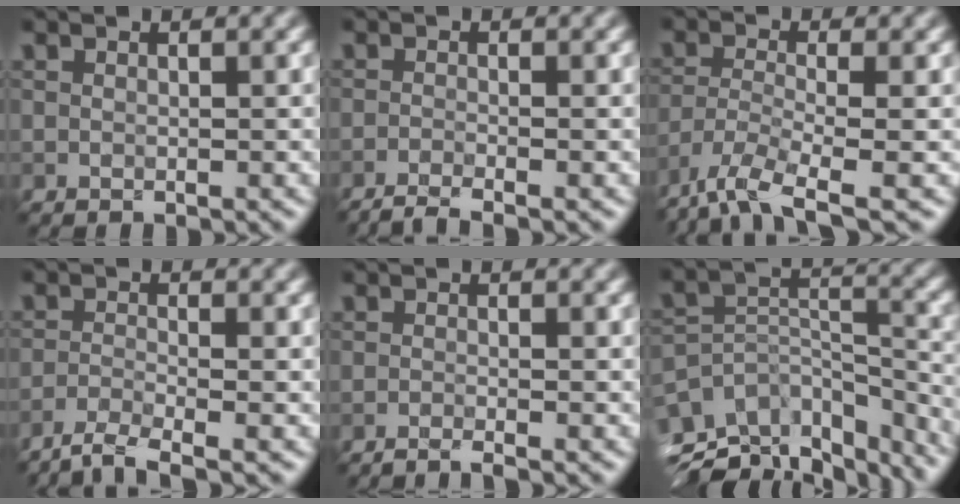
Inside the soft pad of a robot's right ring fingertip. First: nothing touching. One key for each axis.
{"total": 2.7, "fx": -2.2, "fy": 0.3, "fz": 1.5, "tx": -0.033, "ty": 0.000, "tz": -0.049}
{"total": 7.0, "fx": -5.3, "fy": 1.7, "fz": 4.2, "tx": -0.088, "ty": -0.014, "tz": -0.107}
{"total": 3.1, "fx": -2.6, "fy": 0.4, "fz": 1.7, "tx": -0.034, "ty": -0.003, "tz": -0.060}
{"total": 1.9, "fx": -1.5, "fy": 0.2, "fz": 1.1, "tx": -0.019, "ty": 0.003, "tz": -0.032}
{"total": 10.9, "fx": -8.6, "fy": 4.8, "fz": 4.8, "tx": -0.100, "ty": 0.018, "tz": -0.116}